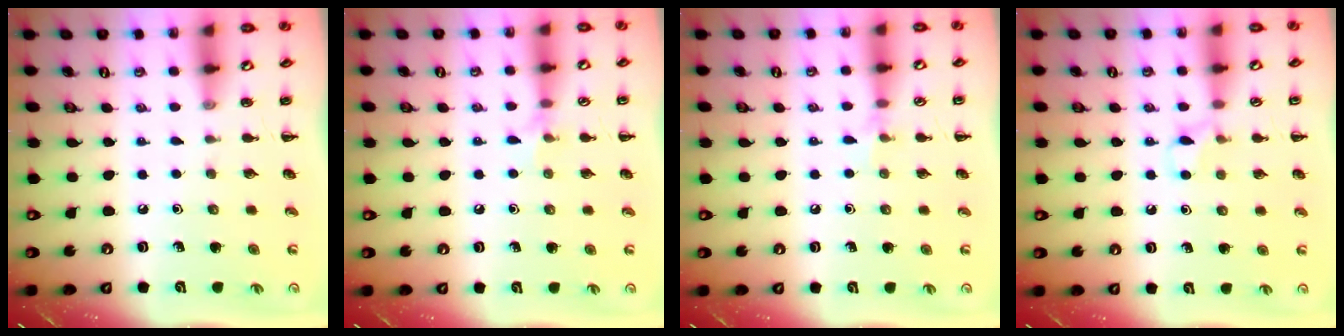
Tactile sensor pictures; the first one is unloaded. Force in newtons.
{"total": 5.6, "press": 5.3, "slide": 1.8}
{"total": 5.1, "press": 4.8, "slide": 1.9}
{"total": 6.4, "press": 6.1, "slide": 1.9}